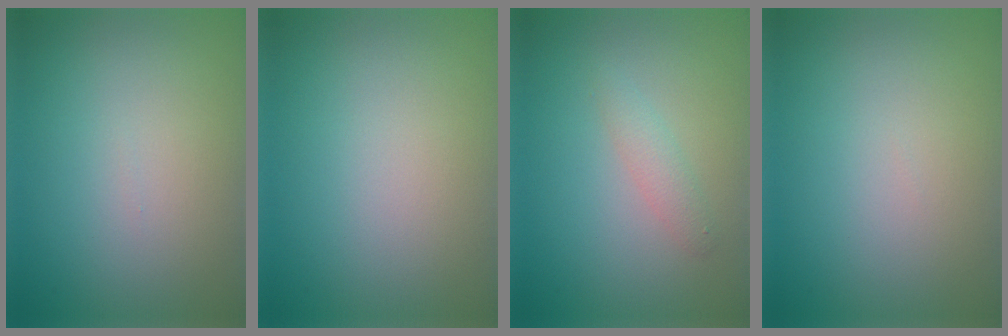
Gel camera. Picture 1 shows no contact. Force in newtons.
{"total": 0.0}
{"total": 1.5, "press": 1.5, "slide": 0.0}
{"total": 0.0}